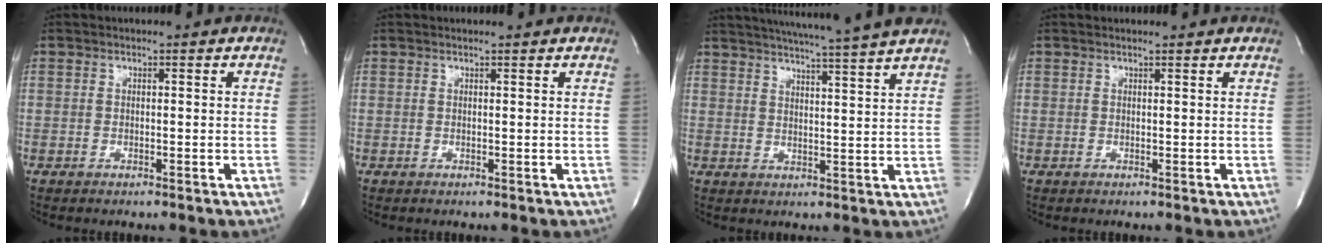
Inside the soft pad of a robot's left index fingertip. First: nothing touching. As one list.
[{"total": 1.0, "force": [1.0, -0.1, 0.2], "torque": [-0.010, 0.003, 0.015]}, {"total": 14.3, "force": [12.7, -1.8, 6.3], "torque": [-0.108, -0.023, 0.165]}, {"total": 1.6, "force": [1.6, -0.1, 0.3], "torque": [-0.011, 0.005, 0.021]}]